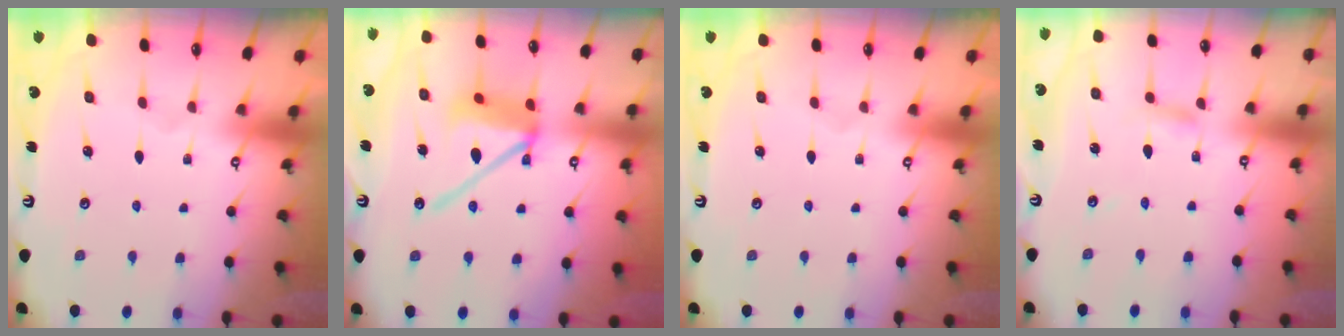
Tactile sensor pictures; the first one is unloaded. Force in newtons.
{"total": 12.1, "press": 12.0, "slide": 1.6}
{"total": 0.0}
{"total": 3.3, "press": 3.3, "slide": 0.1}